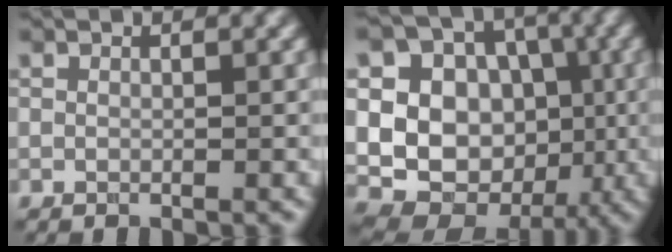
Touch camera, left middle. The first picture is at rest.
{"total": 15.5, "force": [-0.3, 13.8, 7.1], "torque": [-0.146, 0.035, -0.016]}